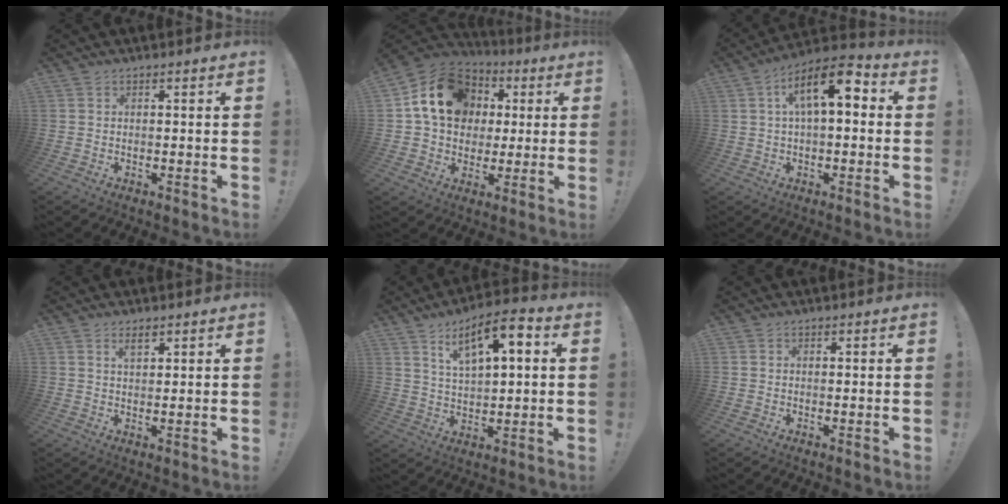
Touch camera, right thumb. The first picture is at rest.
{"total": 17.7, "force": [4.6, 14.3, 9.3], "torque": [-0.136, -0.003, 0.096]}
{"total": 12.6, "force": [3.3, 5.6, 10.8], "torque": [-0.169, 0.000, 0.057]}
{"total": 2.6, "force": [2.0, 1.2, 1.3], "torque": [-0.022, -0.003, 0.034]}
{"total": 11.9, "force": [5.4, 4.3, 9.6], "torque": [-0.153, -0.016, 0.089]}
{"total": 0.0}